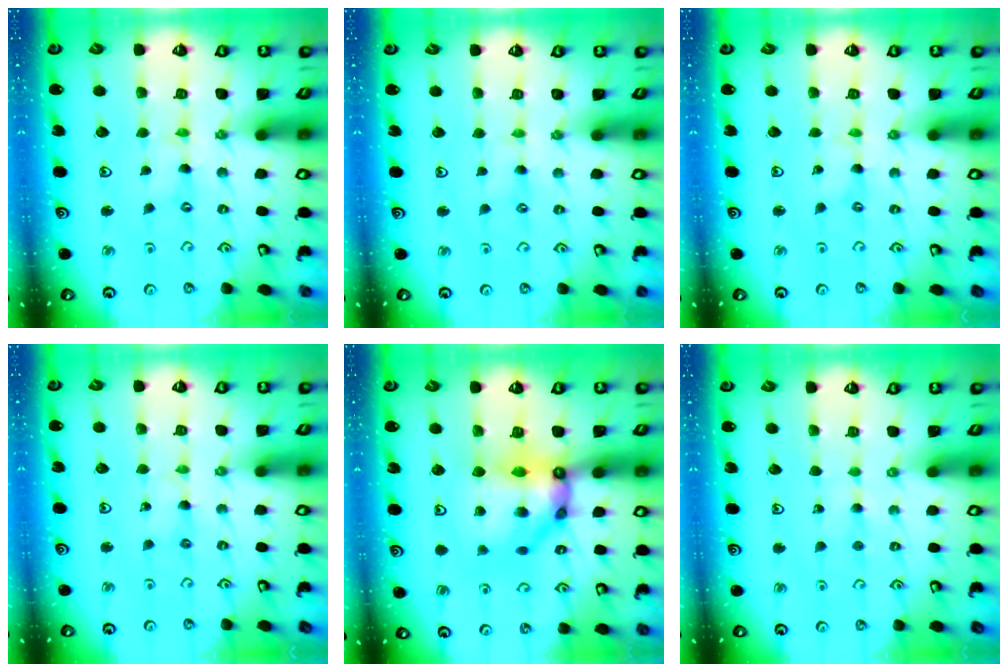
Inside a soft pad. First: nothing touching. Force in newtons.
{"total": 2.3, "press": 2.3, "slide": 0.5}
{"total": 0.0}
{"total": 2.5, "press": 2.5, "slide": 0.3}
{"total": 12.9, "press": 12.8, "slide": 1.2}
{"total": 2.5, "press": 2.5, "slide": 0.3}